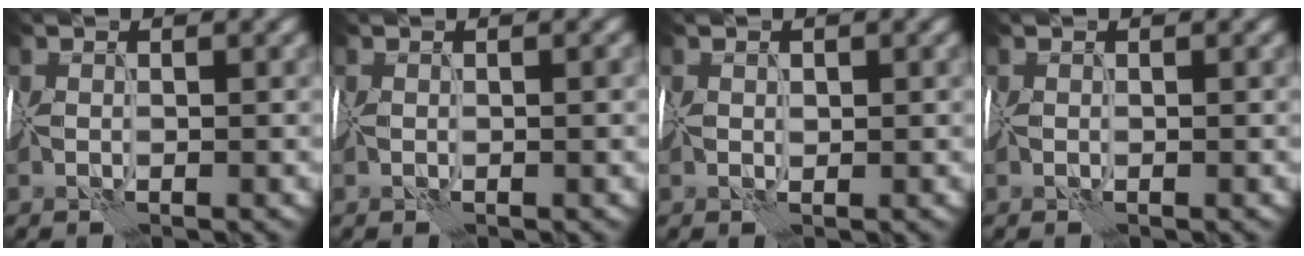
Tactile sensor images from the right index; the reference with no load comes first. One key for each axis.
{"total": 0.5, "fx": 0.0, "fy": 0.2, "fz": 0.5, "tx": -0.007, "ty": 0.001, "tz": -0.001}
{"total": 0.7, "fx": 0.4, "fy": 0.5, "fz": 0.3, "tx": -0.004, "ty": 0.000, "tz": 0.006}
{"total": 0.0}